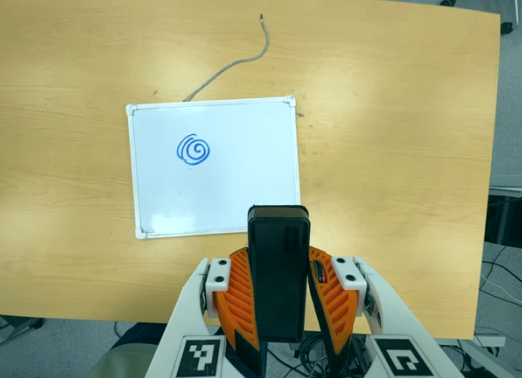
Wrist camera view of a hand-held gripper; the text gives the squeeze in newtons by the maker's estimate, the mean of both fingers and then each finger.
{"total": 10.9, "left": 8.6, "right": 13.2}